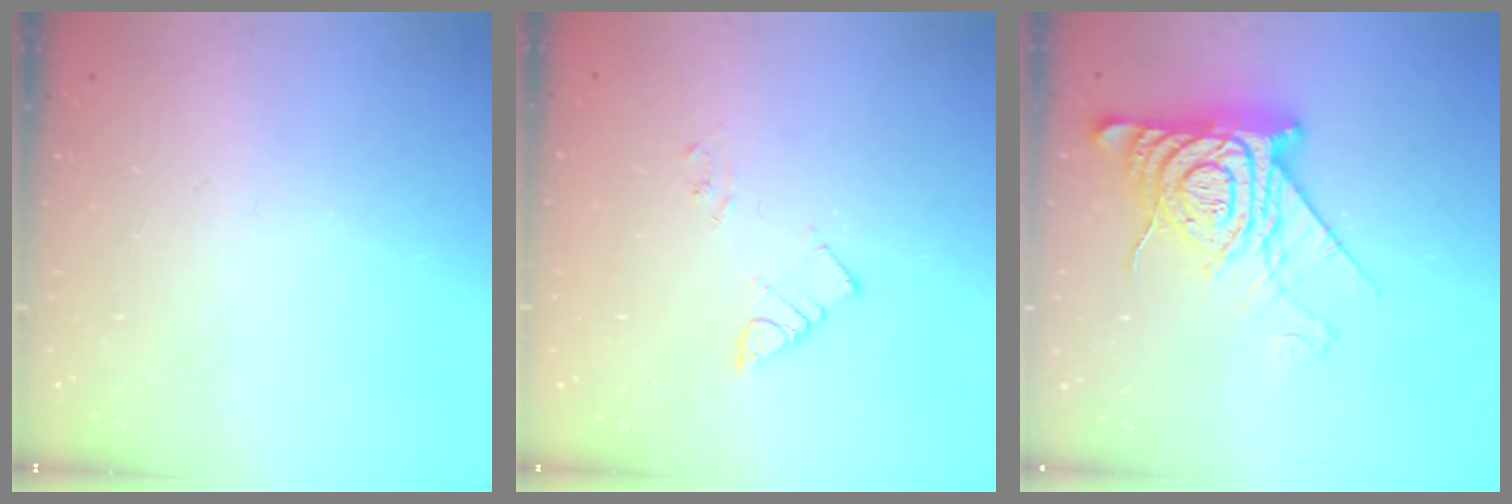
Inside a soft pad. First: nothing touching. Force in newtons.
{"total": 4.0, "press": 3.9, "slide": 0.5}
{"total": 15.0, "press": 15.0, "slide": 1.3}